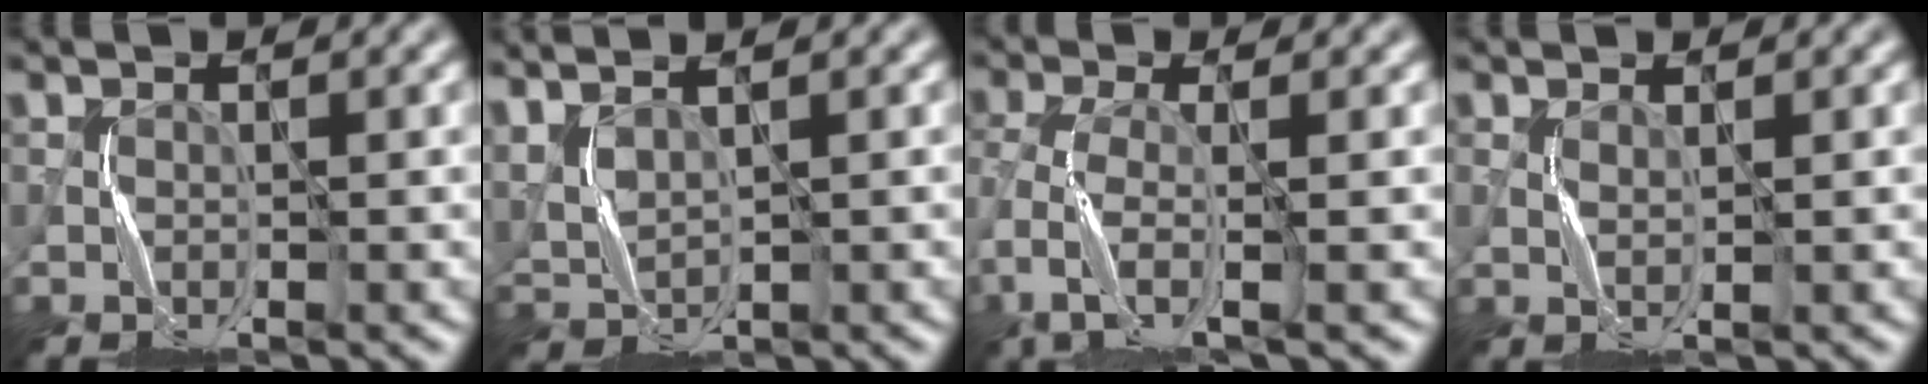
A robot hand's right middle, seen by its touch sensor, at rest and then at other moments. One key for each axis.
{"total": 3.8, "fx": 3.1, "fy": 1.4, "fz": 1.8, "tx": -0.060, "ty": 0.024, "tz": 0.061}
{"total": 4.0, "fx": -2.4, "fy": 1.1, "fz": 3.0, "tx": -0.084, "ty": -0.011, "tz": -0.056}
{"total": 0.6, "fx": 0.5, "fy": -0.2, "fz": -0.1, "tx": -0.006, "ty": -0.002, "tz": 0.012}